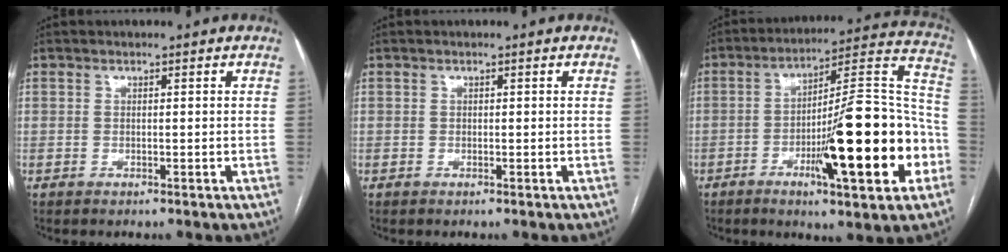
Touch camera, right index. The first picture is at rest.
{"total": 0.0}
{"total": 21.9, "force": [-6.7, 2.9, 20.7], "torque": [-0.276, 0.010, -0.098]}